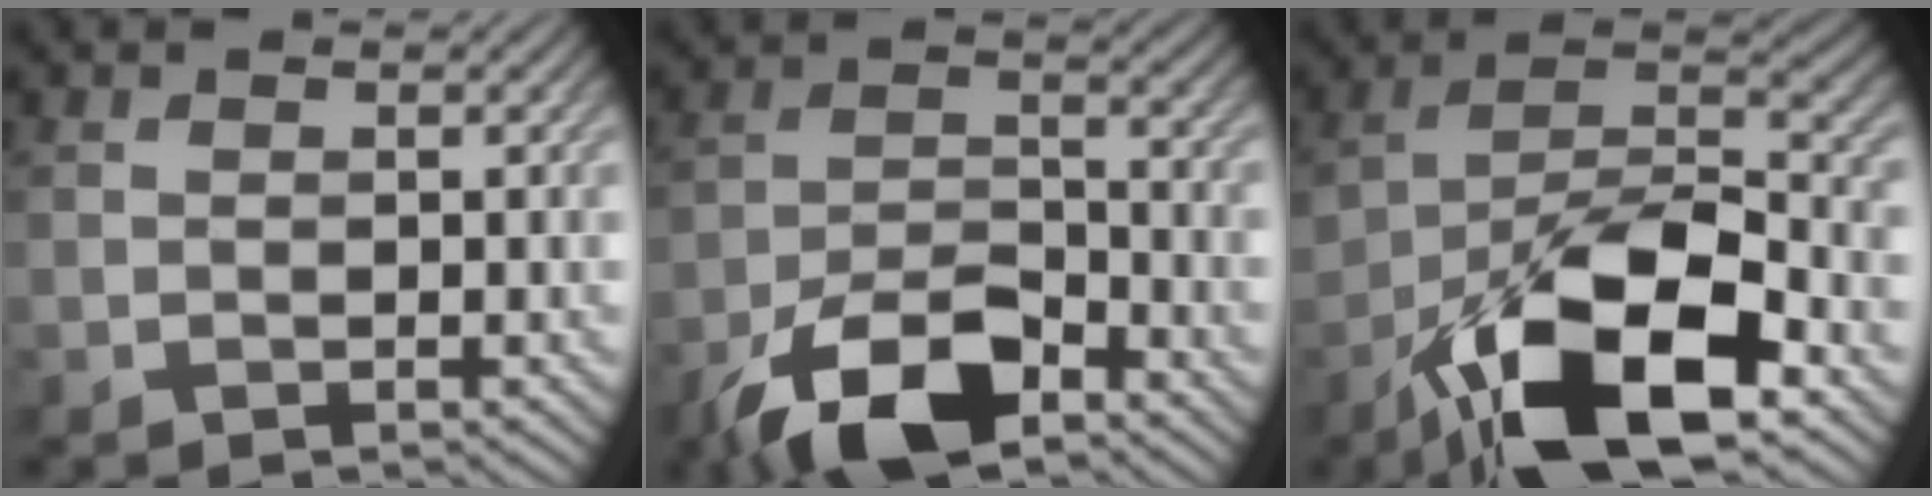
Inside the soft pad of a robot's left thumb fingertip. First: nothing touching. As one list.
[{"total": 10.6, "force": [-7.3, 4.1, 6.5], "torque": [-0.117, -0.002, -0.147]}, {"total": 15.5, "force": [-8.6, 6.1, 11.4], "torque": [-0.210, -0.012, -0.163]}]